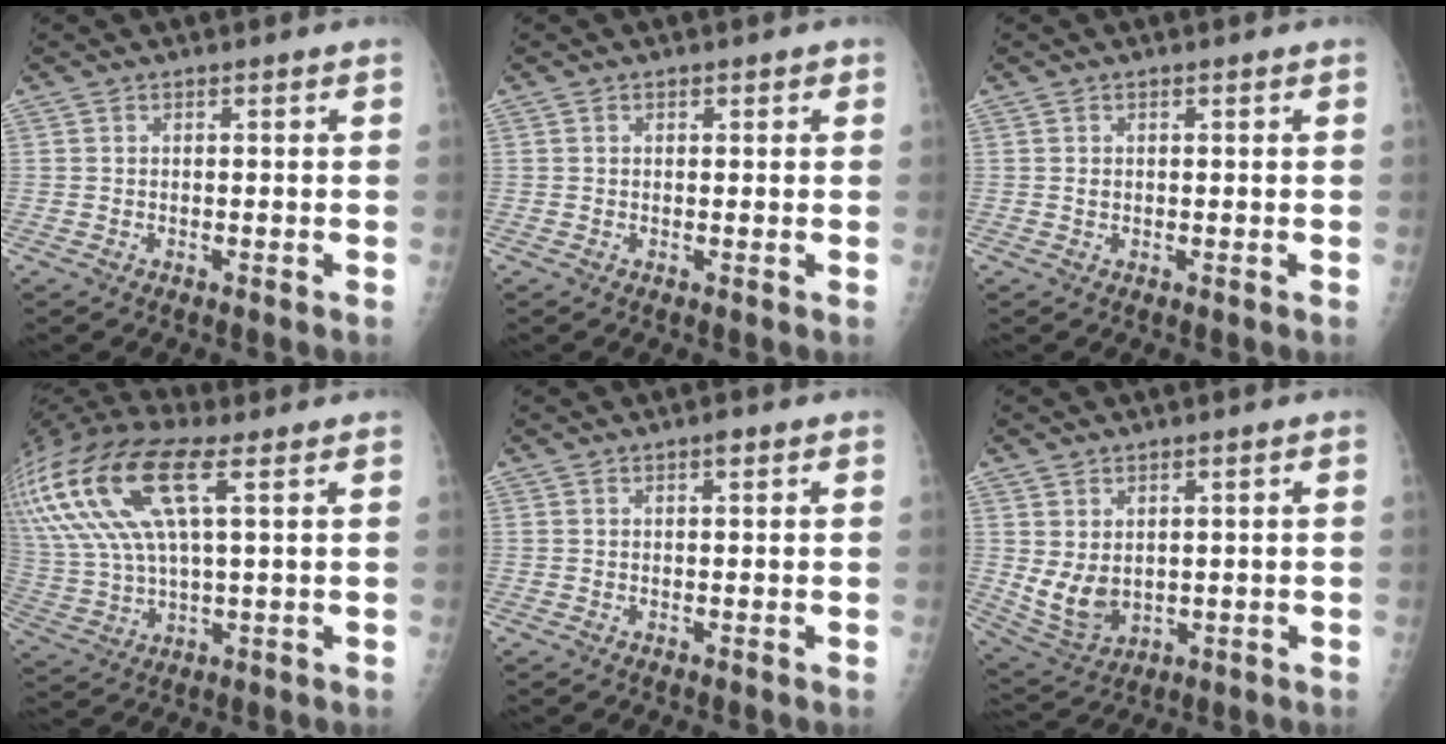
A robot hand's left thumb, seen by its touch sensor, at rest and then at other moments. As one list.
[{"total": 1.5, "force": [0.7, 1.0, 0.8], "torque": [-0.002, -0.001, 0.007]}, {"total": 1.1, "force": [0.3, 0.8, 0.7], "torque": [-0.010, -0.001, 0.006]}, {"total": 23.7, "force": [9.0, 9.3, 19.9], "torque": [-0.445, 0.023, 0.169]}, {"total": 1.3, "force": [0.8, 0.5, 1.0], "torque": [-0.011, -0.001, 0.010]}, {"total": 7.7, "force": [1.0, 5.4, 5.4], "torque": [-0.092, -0.015, 0.042]}]